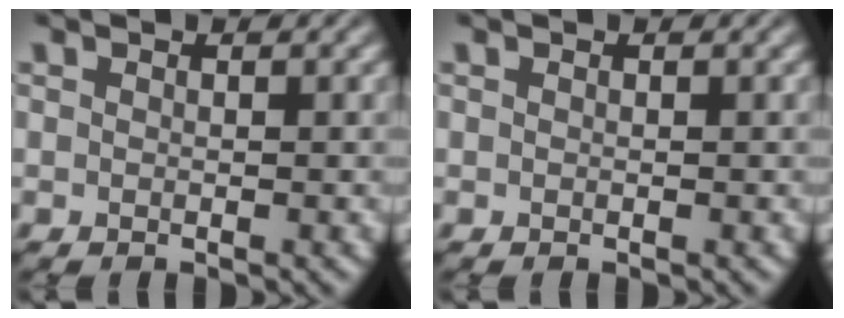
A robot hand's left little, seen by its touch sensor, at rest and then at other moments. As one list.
[{"total": 0.0}]